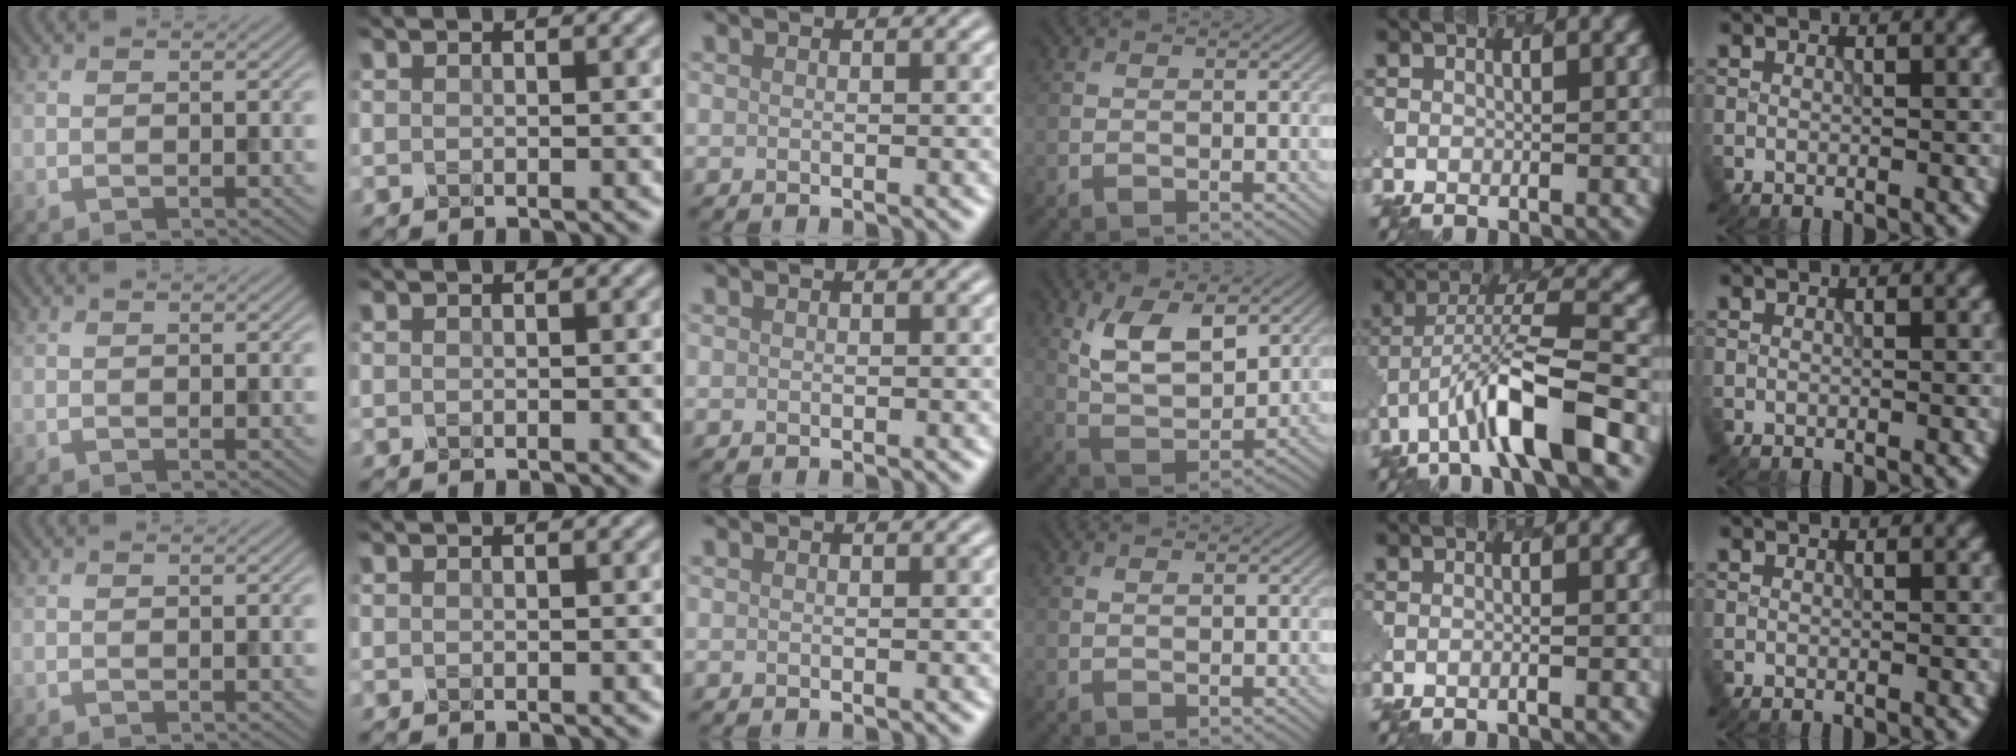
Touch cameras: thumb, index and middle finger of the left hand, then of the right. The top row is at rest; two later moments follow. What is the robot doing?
{"motion": "insert", "object": "pen bag"}